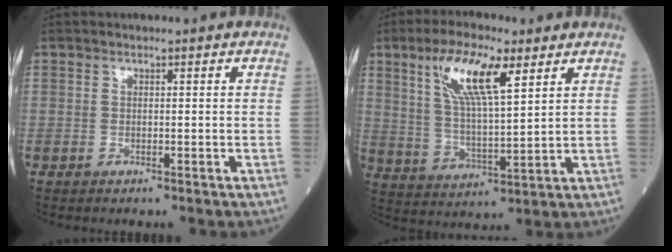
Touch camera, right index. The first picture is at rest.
{"total": 11.9, "force": [6.0, 2.5, 10.0], "torque": [-0.202, 0.010, 0.117]}